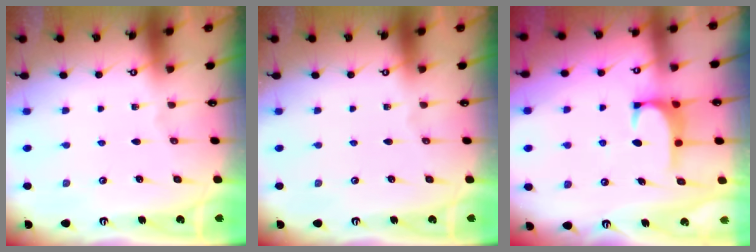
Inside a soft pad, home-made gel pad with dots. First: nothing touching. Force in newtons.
{"total": 0.0}
{"total": 1.5, "press": 1.3, "slide": 0.8}